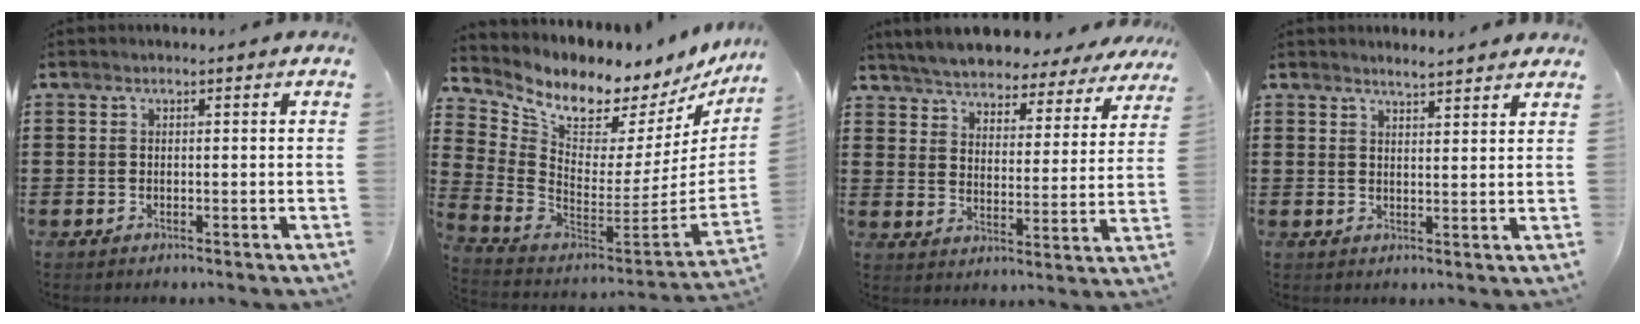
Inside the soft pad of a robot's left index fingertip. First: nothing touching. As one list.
[{"total": 5.9, "force": [5.3, 1.8, 1.9], "torque": [-0.071, -0.063, 0.086]}, {"total": 5.3, "force": [5.2, 0.2, 0.5], "torque": [-0.039, -0.040, 0.089]}, {"total": 2.4, "force": [2.4, -0.3, 0.3], "torque": [-0.012, -0.005, 0.046]}]